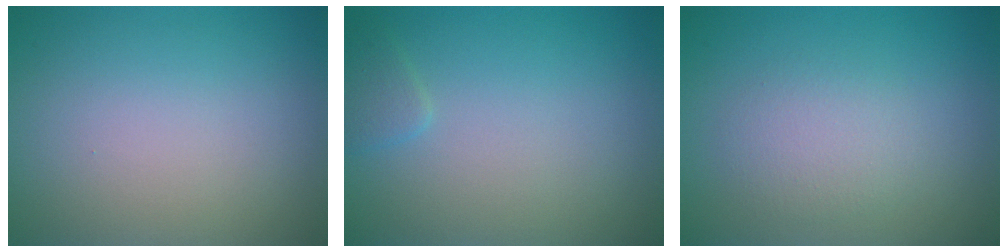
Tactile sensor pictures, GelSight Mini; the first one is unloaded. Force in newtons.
{"total": 1.0, "press": 1.0, "slide": 0.0}
{"total": 2.3, "press": 2.3, "slide": 0.1}